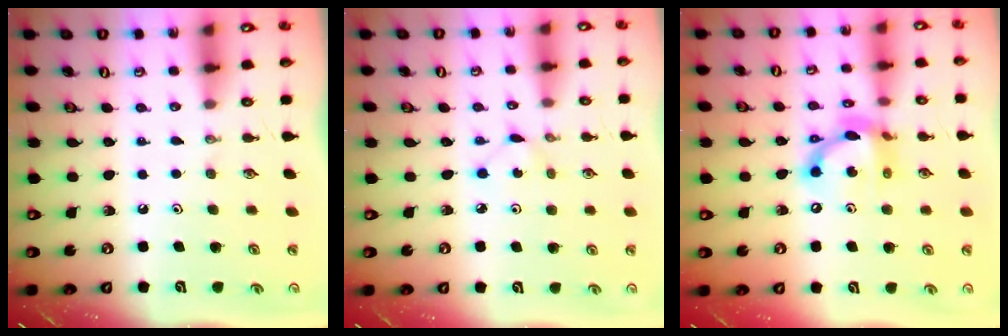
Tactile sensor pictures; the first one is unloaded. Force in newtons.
{"total": 2.6, "press": 2.6, "slide": 0.3}
{"total": 13.2, "press": 13.2, "slide": 0.4}